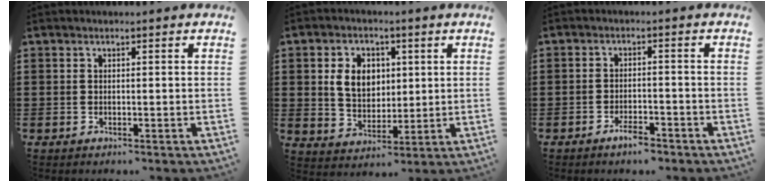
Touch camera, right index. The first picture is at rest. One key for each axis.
{"total": 6.8, "fx": 1.4, "fy": 5.3, "fz": 4.1, "tx": -0.098, "ty": 0.010, "tz": 0.020}
{"total": 3.0, "fx": -2.5, "fy": 0.8, "fz": 1.4, "tx": -0.026, "ty": 0.006, "tz": -0.048}